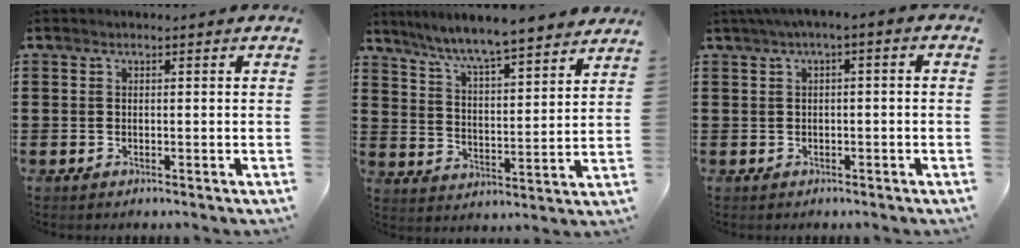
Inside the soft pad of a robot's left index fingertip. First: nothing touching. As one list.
[{"total": 6.9, "force": [6.4, -0.1, 2.5], "torque": [-0.074, -0.042, 0.109]}, {"total": 2.0, "force": [-1.3, 0.6, 1.4], "torque": [-0.031, 0.000, -0.031]}]